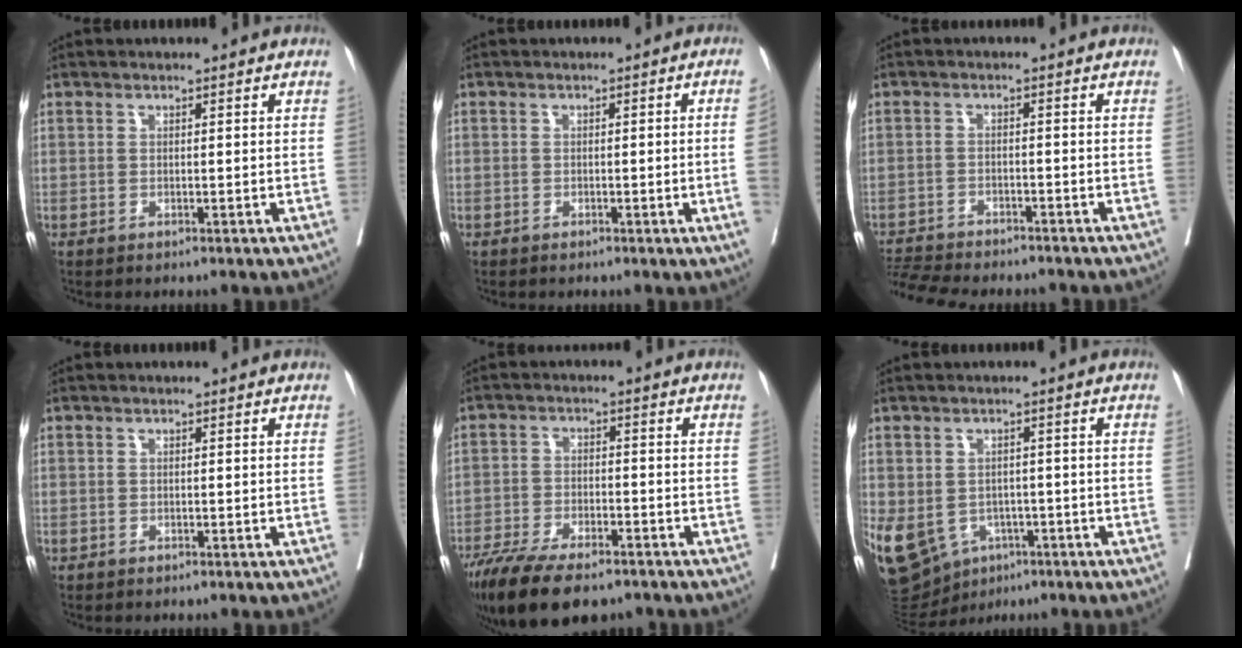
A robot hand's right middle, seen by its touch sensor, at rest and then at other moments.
{"total": 3.0, "force": [-0.5, -0.6, 2.9], "torque": [-0.043, 0.001, -0.005]}
{"total": 10.2, "force": [-9.5, 1.4, 3.2], "torque": [-0.063, -0.001, -0.143]}
{"total": 0.0}
{"total": 14.2, "force": [-10.9, 4.3, 8.1], "torque": [-0.154, -0.024, -0.177]}
{"total": 19.8, "force": [-7.9, 15.6, 9.2], "torque": [-0.281, -0.010, -0.104]}